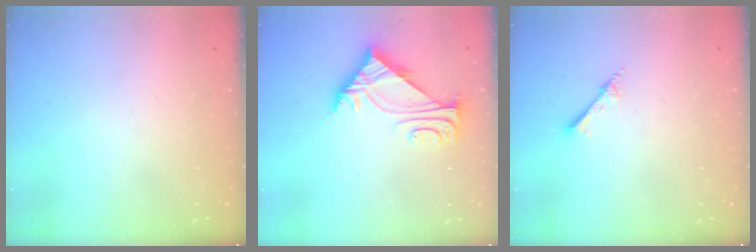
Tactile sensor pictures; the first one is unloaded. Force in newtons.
{"total": 6.6, "press": 6.6, "slide": 0.1}
{"total": 2.5, "press": 2.5, "slide": 0.2}